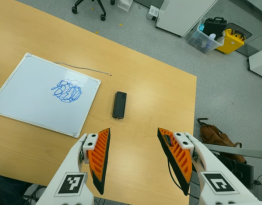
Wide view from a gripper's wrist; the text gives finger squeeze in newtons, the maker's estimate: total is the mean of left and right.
{"total": 0.0}